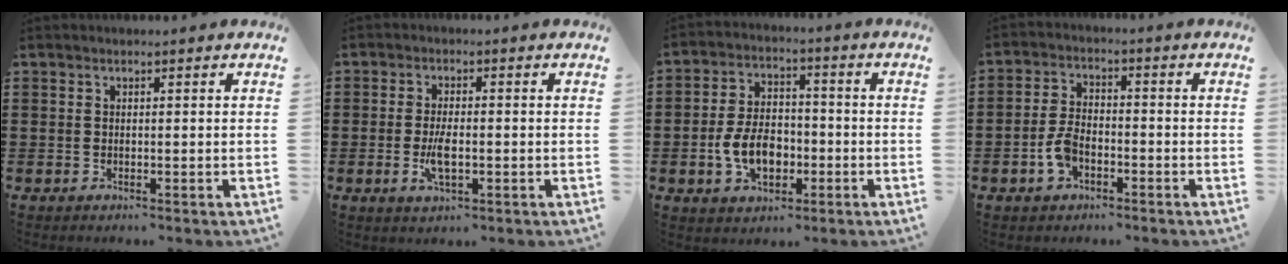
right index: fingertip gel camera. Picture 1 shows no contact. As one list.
[{"total": 4.2, "force": [-0.9, 1.5, 3.8], "torque": [-0.082, -0.005, -0.017]}, {"total": 8.0, "force": [-2.1, 5.2, 5.7], "torque": [-0.120, 0.004, -0.044]}, {"total": 4.9, "force": [-2.2, 2.6, 3.6], "torque": [-0.083, 0.000, -0.044]}]